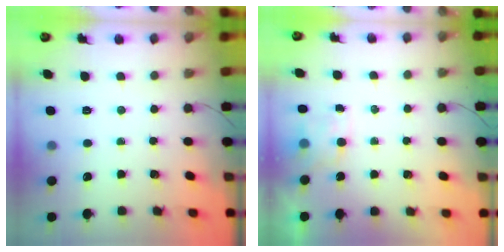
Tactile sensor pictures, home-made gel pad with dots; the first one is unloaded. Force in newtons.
{"total": 4.1, "press": 4.0, "slide": 0.6}